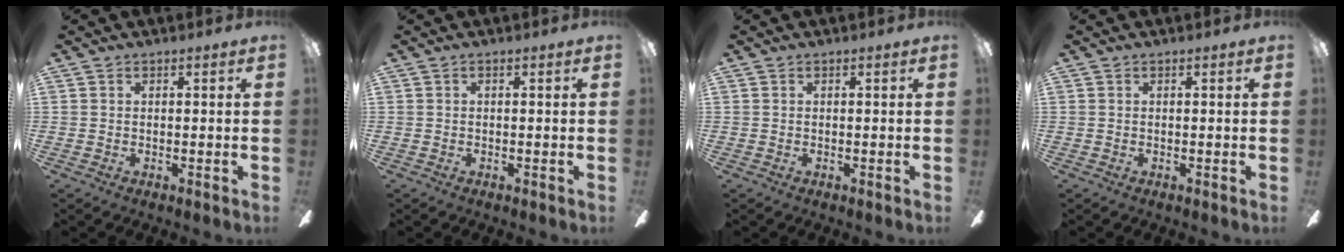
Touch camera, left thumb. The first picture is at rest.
{"total": 0.0}
{"total": 0.0}
{"total": 0.0}